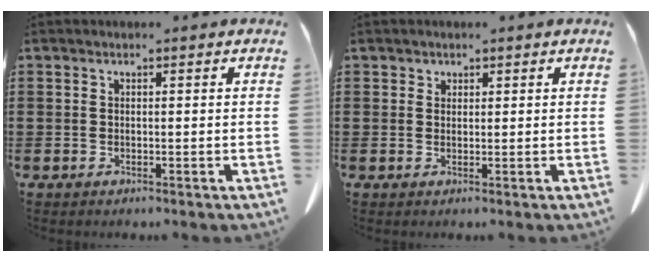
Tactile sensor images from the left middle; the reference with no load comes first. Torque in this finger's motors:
{"motor_torque": [-0.37, 0.56, 0.01, -0.01]}